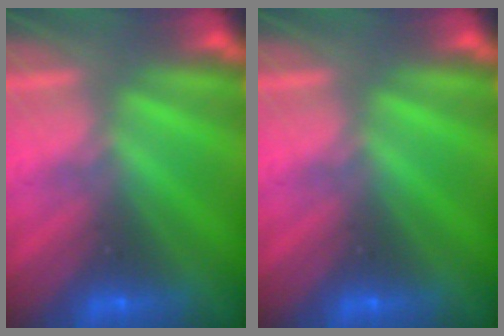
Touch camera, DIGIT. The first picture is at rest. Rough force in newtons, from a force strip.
{"total": 0.0}